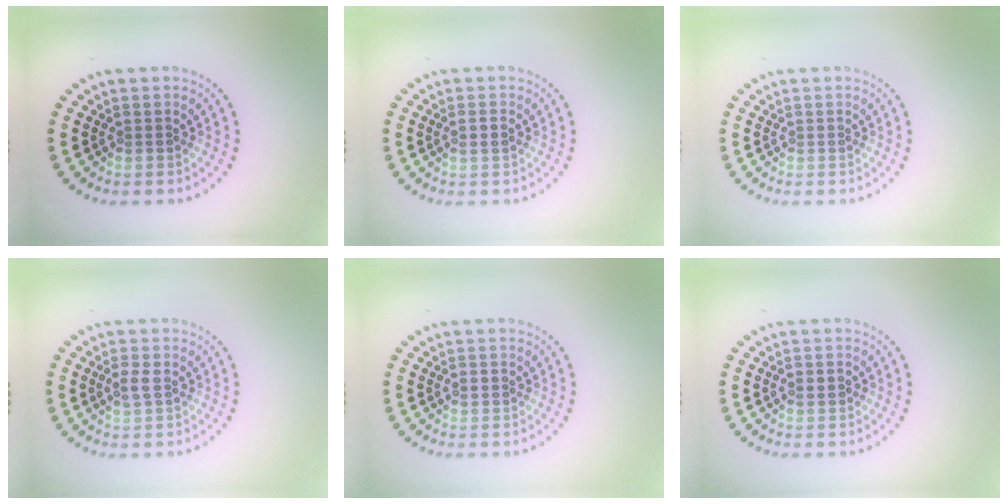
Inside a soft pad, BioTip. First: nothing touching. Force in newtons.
{"total": 1.1, "press": 1.1, "slide": 0.4}
{"total": 0.0}
{"total": 1.4, "press": 1.4, "slide": 0.2}
{"total": 1.0, "press": 1.0, "slide": 0.1}
{"total": 1.1, "press": 1.0, "slide": 0.4}